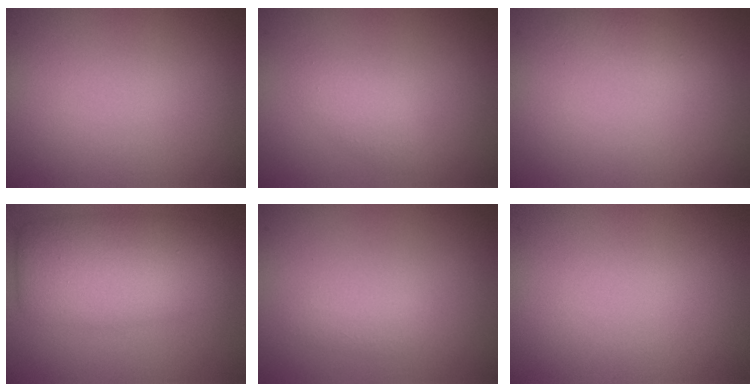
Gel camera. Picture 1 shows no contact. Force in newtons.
{"total": 1.4, "press": 1.4, "slide": 0.1}
{"total": 1.3, "press": 1.3, "slide": 0.1}
{"total": 8.0, "press": 8.0, "slide": 0.1}
{"total": 1.1, "press": 1.1, "slide": 0.1}
{"total": 0.0}